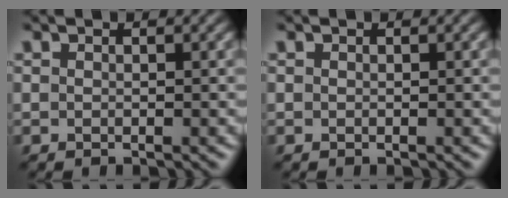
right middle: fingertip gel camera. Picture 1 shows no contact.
{"total": 0.0}